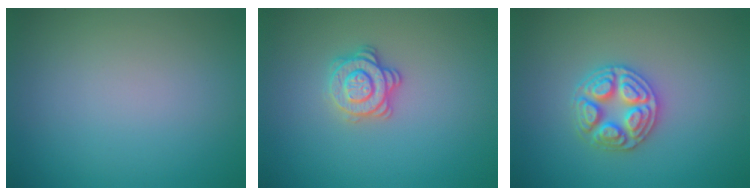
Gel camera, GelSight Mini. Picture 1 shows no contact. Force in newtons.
{"total": 2.8, "press": 2.6, "slide": 1.1}
{"total": 3.5, "press": 3.4, "slide": 0.5}